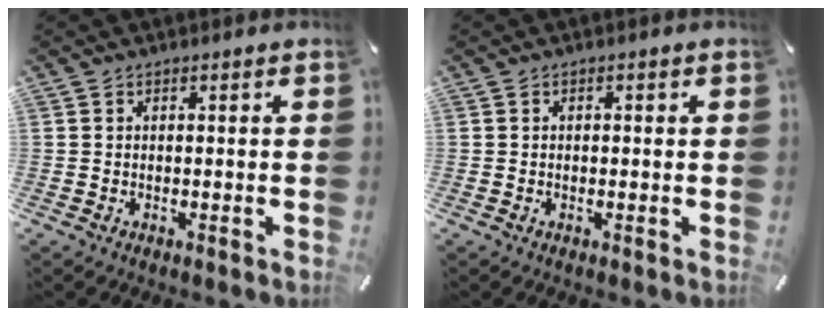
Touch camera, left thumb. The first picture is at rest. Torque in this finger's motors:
{"motor_torque": [-0.27, -0.08, 0.00, 0.00, 0.00]}